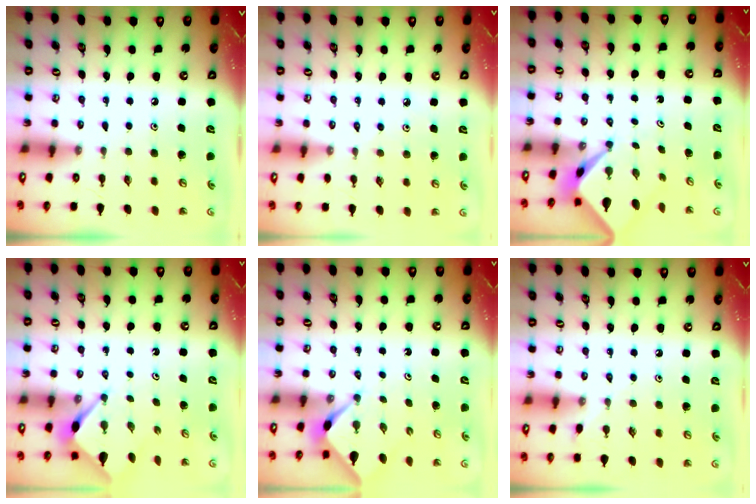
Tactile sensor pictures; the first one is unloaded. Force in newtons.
{"total": 3.1, "press": 3.0, "slide": 0.6}
{"total": 2.5, "press": 2.5, "slide": 0.1}
{"total": 2.8, "press": 2.8, "slide": 0.3}
{"total": 2.5, "press": 2.5, "slide": 0.3}
{"total": 4.3, "press": 4.2, "slide": 0.8}